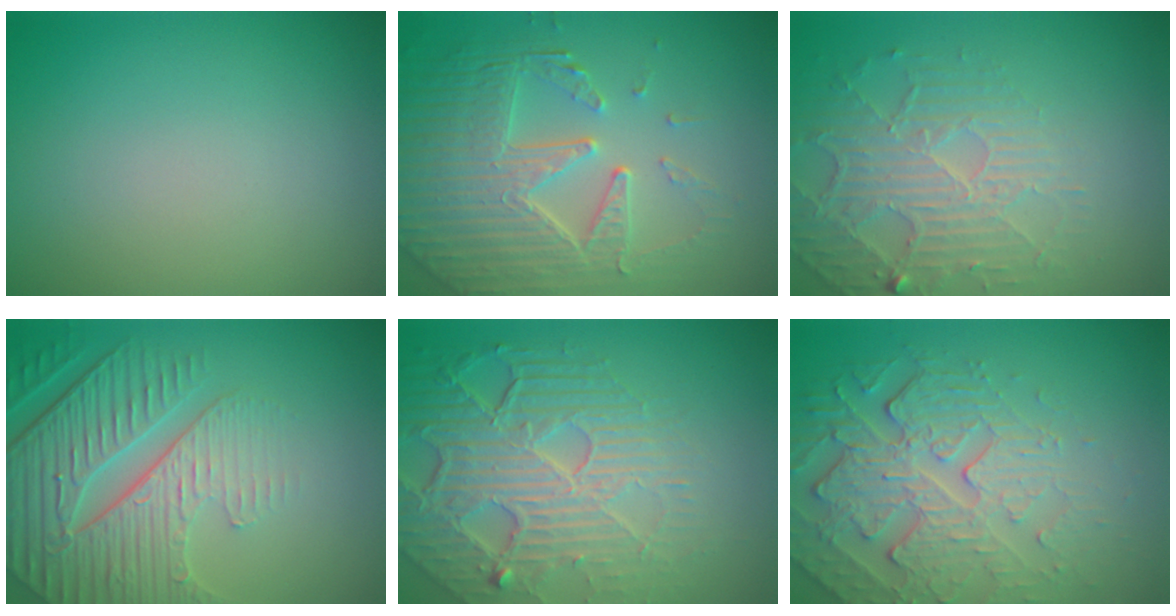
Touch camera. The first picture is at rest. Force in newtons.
{"total": 7.6, "press": 5.5, "slide": 5.2}
{"total": 4.7, "press": 3.5, "slide": 3.1}
{"total": 7.6, "press": 5.7, "slide": 5.1}
{"total": 8.4, "press": 5.7, "slide": 6.1}
{"total": 4.8, "press": 4.4, "slide": 1.9}